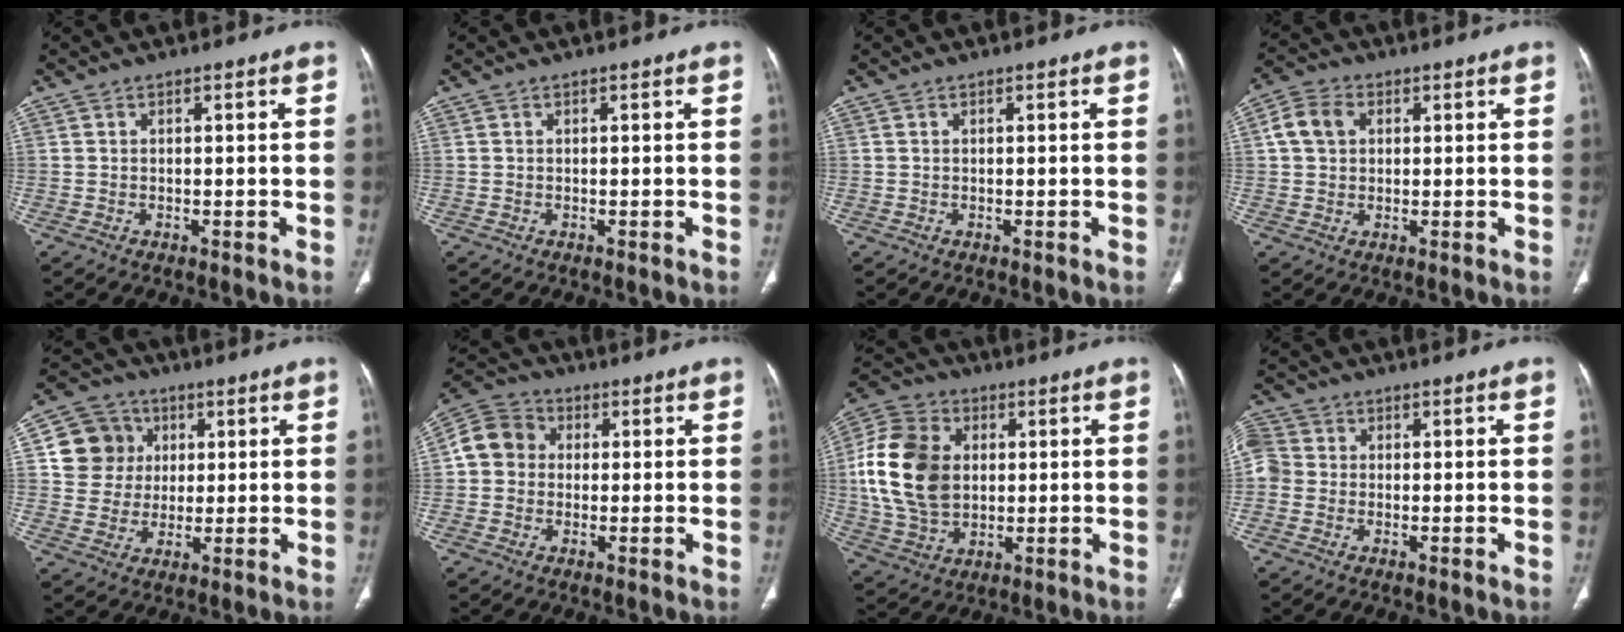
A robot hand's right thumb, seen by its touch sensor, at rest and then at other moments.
{"total": 0.0}
{"total": 0.0}
{"total": 6.0, "force": [1.4, 4.7, 3.5], "torque": [-0.063, 0.010, 0.024]}
{"total": 10.1, "force": [2.4, 9.4, 2.7], "torque": [-0.022, 0.003, 0.040]}
{"total": 7.7, "force": [0.5, 6.9, 3.5], "torque": [-0.054, 0.023, -0.005]}
{"total": 17.6, "force": [1.8, 12.9, 11.8], "torque": [-0.218, 0.007, 0.034]}
{"total": 6.0, "force": [-0.4, 5.4, 2.6], "torque": [-0.060, 0.016, -0.014]}